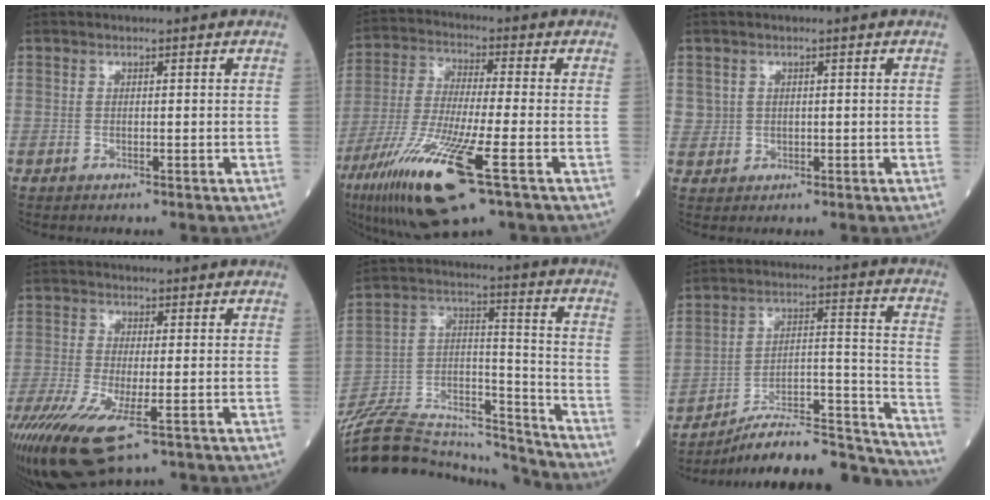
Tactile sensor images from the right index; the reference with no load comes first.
{"total": 16.6, "force": [-8.1, 1.4, 14.5], "torque": [-0.312, -0.047, -0.149]}
{"total": 2.2, "force": [0.8, 2.1, 0.1], "torque": [0.012, 0.003, 0.012]}
{"total": 15.6, "force": [-8.8, 4.9, 11.9], "torque": [-0.282, -0.049, -0.150]}
{"total": 24.7, "force": [-23.2, 4.5, 7.2], "torque": [-0.160, 0.025, -0.375]}
{"total": 21.5, "force": [-20.2, 1.9, 7.2], "torque": [-0.063, 0.043, -0.307]}